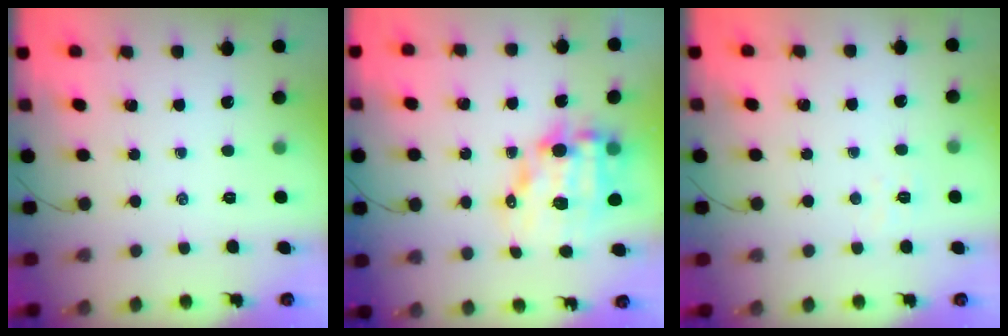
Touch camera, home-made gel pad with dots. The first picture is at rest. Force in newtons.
{"total": 12.7, "press": 12.3, "slide": 3.2}
{"total": 2.5, "press": 2.4, "slide": 0.7}